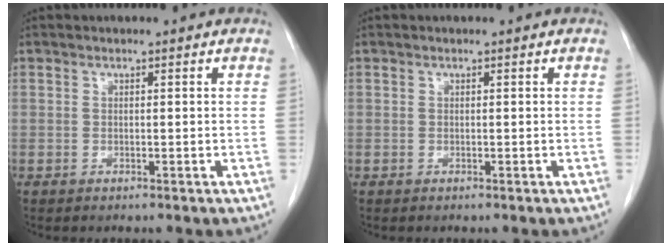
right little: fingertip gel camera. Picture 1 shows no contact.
{"total": 0.0}